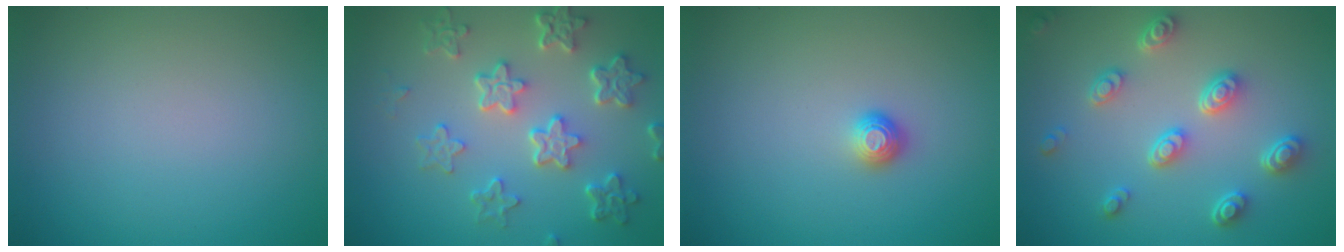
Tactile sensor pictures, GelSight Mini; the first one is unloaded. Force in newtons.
{"total": 6.0, "press": 4.5, "slide": 4.0}
{"total": 1.1, "press": 1.0, "slide": 0.4}
{"total": 4.5, "press": 3.5, "slide": 2.8}